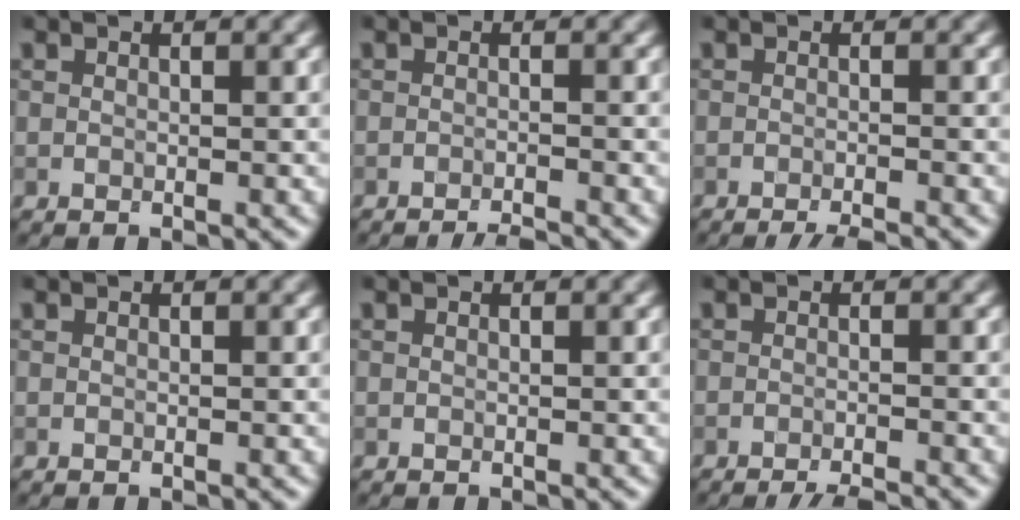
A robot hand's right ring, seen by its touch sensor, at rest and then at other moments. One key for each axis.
{"total": 2.4, "fx": -2.1, "fy": 0.2, "fz": 1.3, "tx": -0.015, "ty": -0.002, "tz": -0.038}
{"total": 3.2, "fx": -2.5, "fy": 0.4, "fz": 1.9, "tx": -0.026, "ty": -0.003, "tz": -0.044}
{"total": 0.0}
{"total": 0.0}
{"total": 3.5, "fx": -3.0, "fy": 0.4, "fz": 1.9, "tx": -0.026, "ty": -0.006, "tz": -0.049}